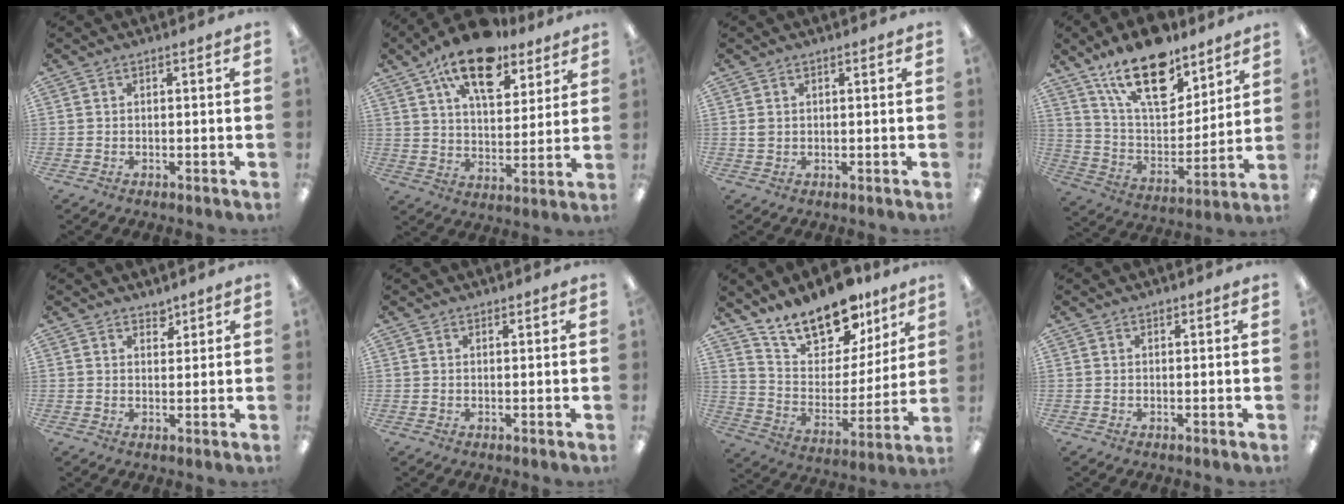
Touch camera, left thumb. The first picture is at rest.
{"total": 17.1, "force": [11.9, 7.7, 9.6], "torque": [-0.153, -0.056, 0.205]}
{"total": 1.5, "force": [0.5, 1.0, 1.0], "torque": [-0.020, 0.004, 0.008]}
{"total": 21.0, "force": [14.0, 9.5, 12.3], "torque": [-0.203, -0.077, 0.246]}
{"total": 2.5, "force": [2.2, 1.0, 0.5], "torque": [0.005, -0.015, 0.038]}
{"total": 0.8, "force": [0.7, 0.3, 0.2], "torque": [-0.005, 0.000, 0.014]}
{"total": 18.1, "force": [14.4, 8.4, 7.0], "torque": [-0.119, -0.102, 0.257]}
{"total": 0.7, "force": [0.6, 0.3, 0.3], "torque": [-0.006, 0.002, 0.010]}